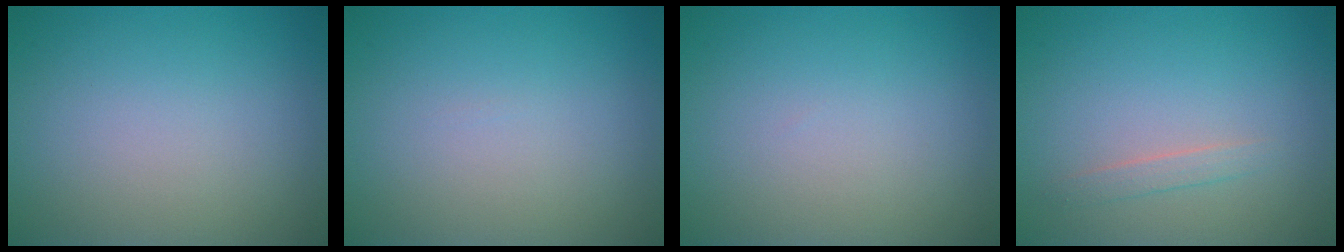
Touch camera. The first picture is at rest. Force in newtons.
{"total": 0.0}
{"total": 0.0}
{"total": 1.1, "press": 1.1, "slide": 0.0}